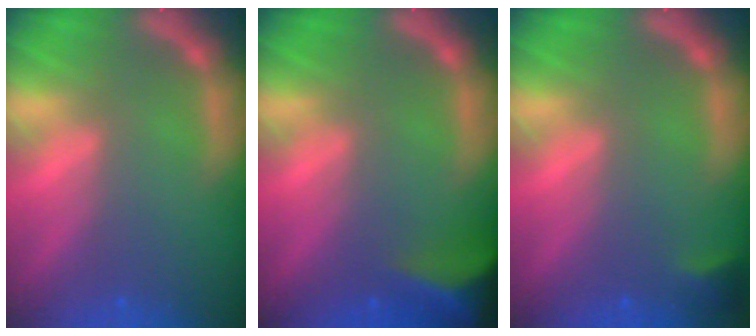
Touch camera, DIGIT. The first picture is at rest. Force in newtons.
{"total": 8.0}
{"total": 1.4}